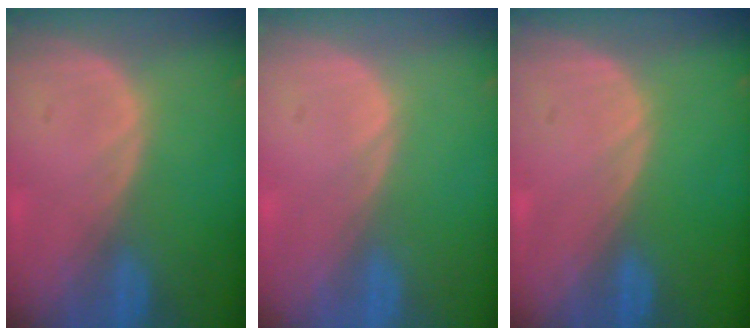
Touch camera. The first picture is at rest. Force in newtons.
{"total": 0.5, "press": 0.1, "slide": 0.5}
{"total": 0.0}